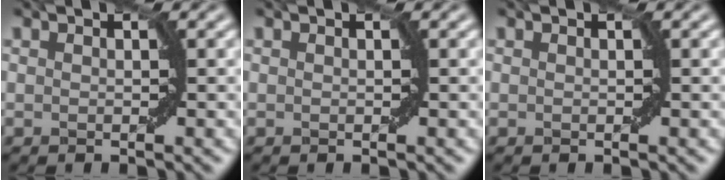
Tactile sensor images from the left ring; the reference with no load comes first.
{"total": 0.0}
{"total": 0.0}